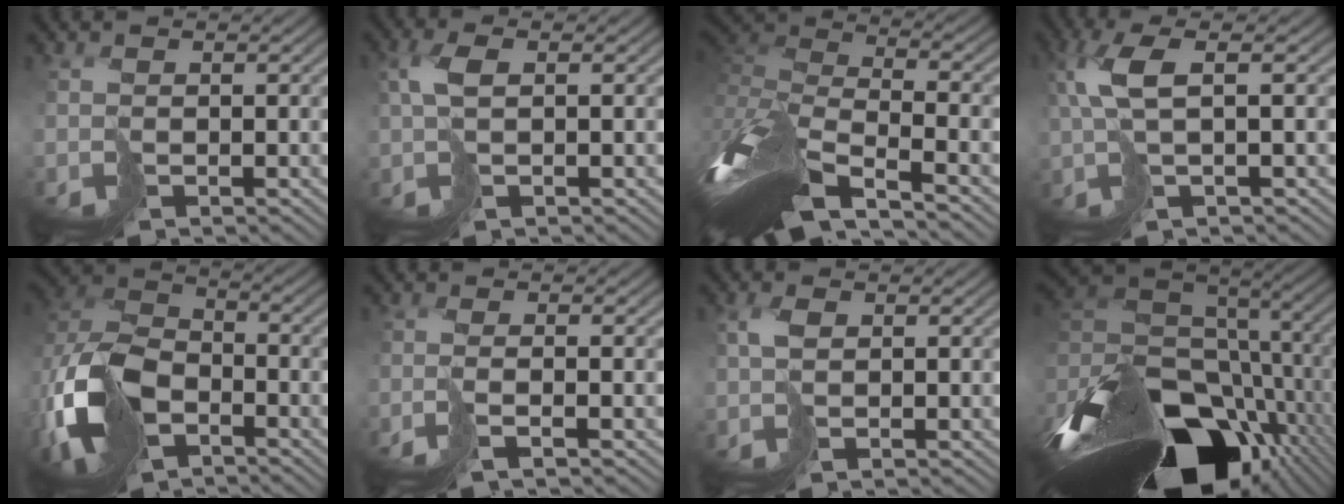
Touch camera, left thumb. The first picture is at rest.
{"total": 3.3, "force": [0.7, 1.2, 3.0], "torque": [-0.066, 0.007, 0.013]}
{"total": 14.3, "force": [-7.4, 4.8, 11.2], "torque": [-0.266, -0.008, -0.129]}
{"total": 6.3, "force": [1.7, 1.9, 5.8], "torque": [-0.121, 0.017, 0.028]}
{"total": 15.1, "force": [-6.6, 9.3, 9.8], "torque": [-0.265, -0.043, -0.128]}
{"total": 3.6, "force": [-1.7, 0.8, 3.1], "torque": [-0.052, 0.000, -0.044]}
{"total": 2.0, "force": [0.7, 1.0, 1.6], "torque": [-0.036, 0.002, 0.014]}
{"total": 19.1, "force": [-7.8, 11.4, 13.1], "torque": [-0.294, -0.017, -0.113]}